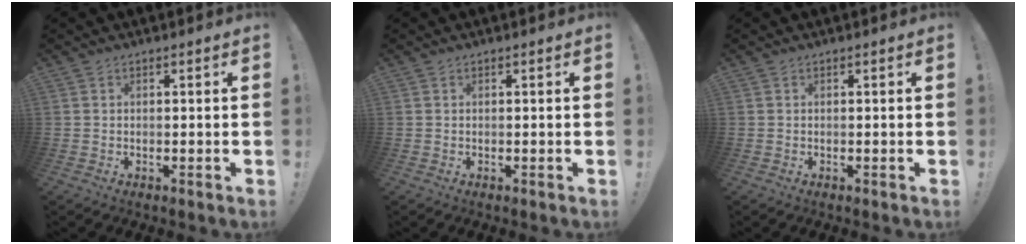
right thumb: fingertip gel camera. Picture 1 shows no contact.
{"total": 0.0}
{"total": 0.0}